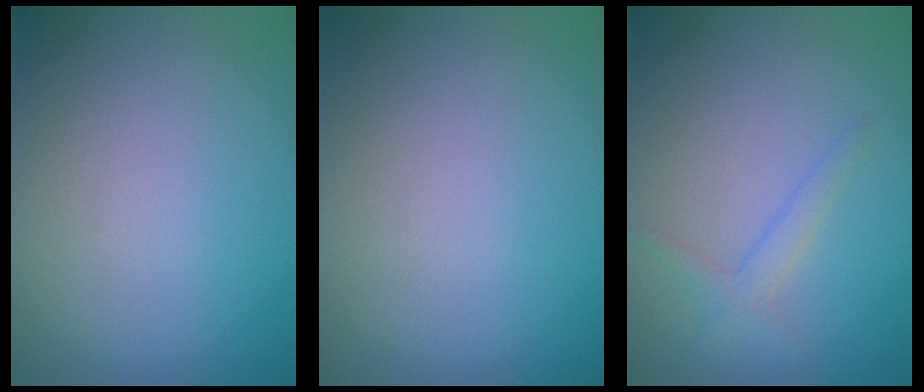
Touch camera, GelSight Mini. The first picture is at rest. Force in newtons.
{"total": 0.0}
{"total": 1.6, "press": 1.6, "slide": 0.1}